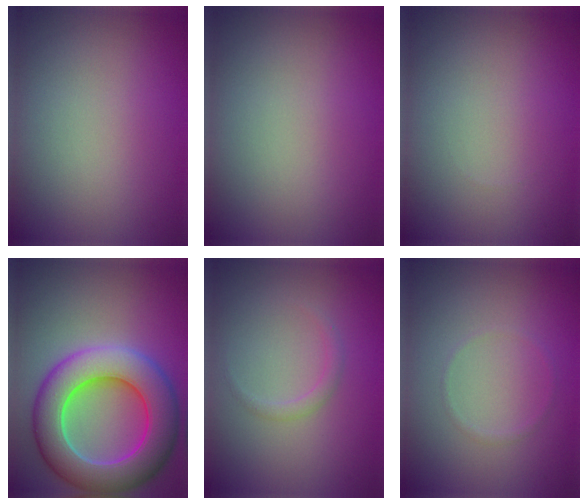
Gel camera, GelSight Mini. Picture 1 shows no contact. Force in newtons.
{"total": 0.0}
{"total": 0.0}
{"total": 10.1, "press": 10.1, "slide": 0.3}
{"total": 1.0, "press": 1.0, "slide": 0.0}
{"total": 0.6, "press": 0.6, "slide": 0.1}